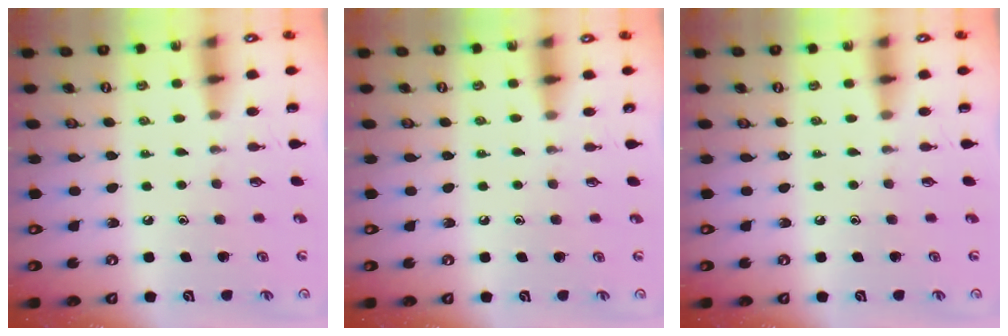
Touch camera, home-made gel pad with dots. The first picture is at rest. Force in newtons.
{"total": 3.9, "press": 3.9, "slide": 0.5}
{"total": 0.0}